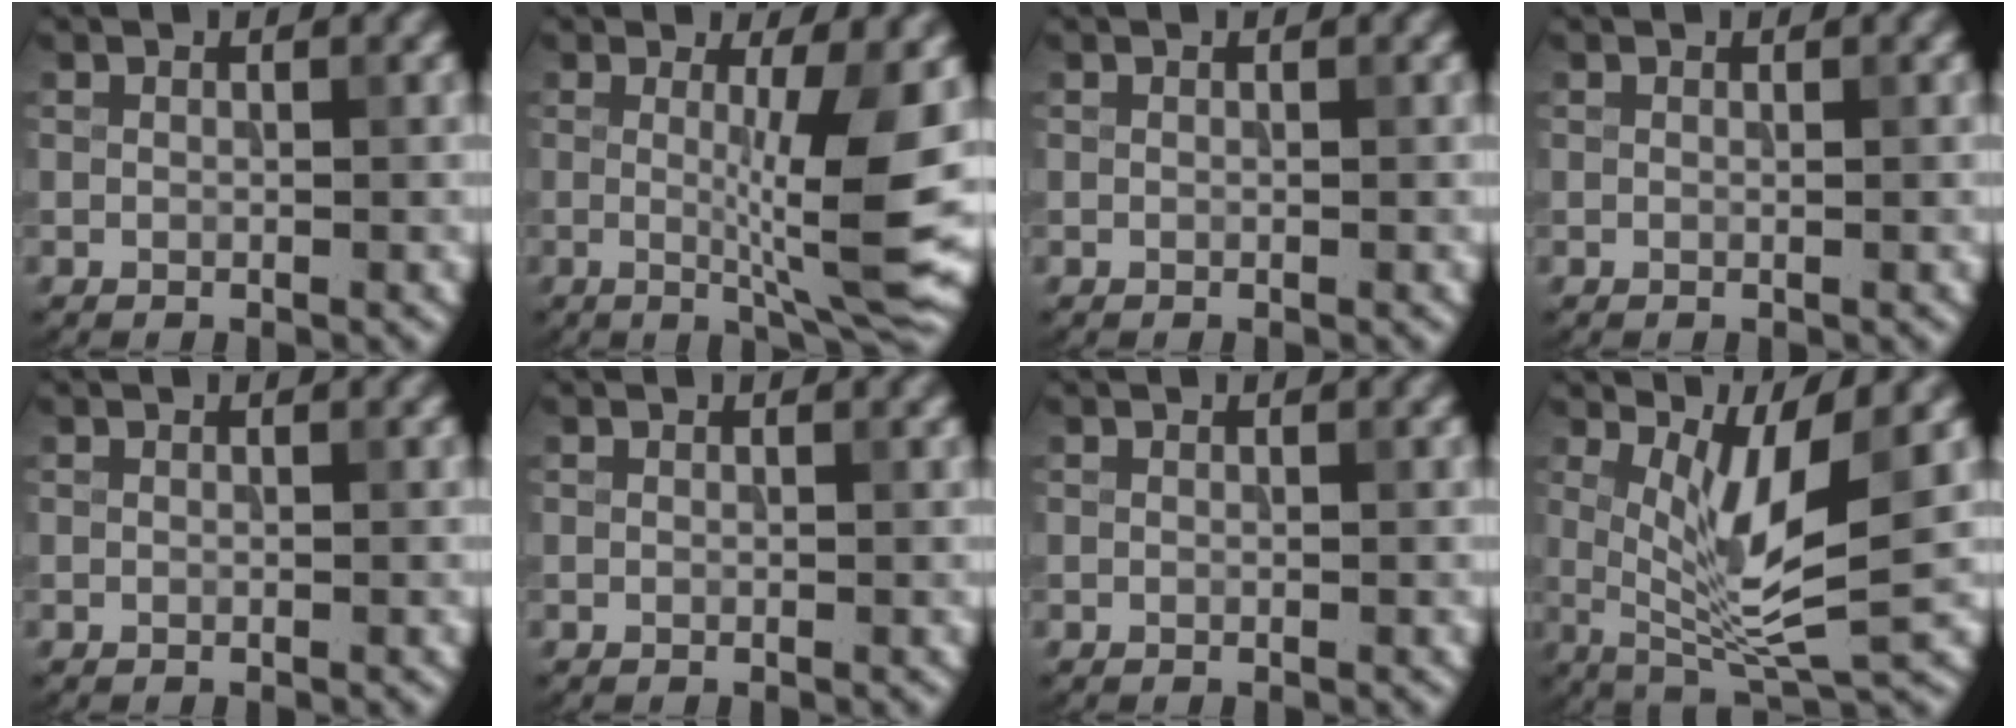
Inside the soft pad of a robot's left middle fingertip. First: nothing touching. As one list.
[{"total": 7.9, "force": [0.1, 1.2, 7.8], "torque": [-0.113, -0.016, 0.007]}, {"total": 0.0}, {"total": 0.0}, {"total": 0.0}, {"total": 0.0}, {"total": 0.0}, {"total": 7.0, "force": [1.4, 1.7, 6.6], "torque": [-0.113, -0.016, 0.030]}]